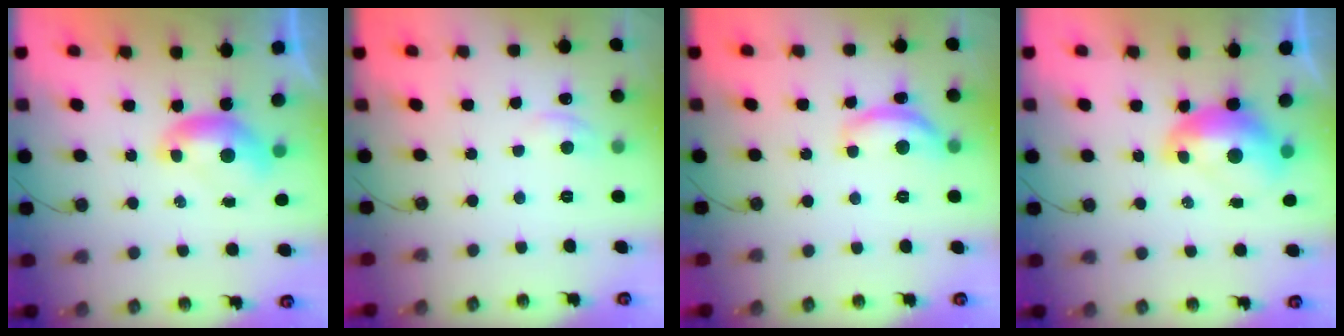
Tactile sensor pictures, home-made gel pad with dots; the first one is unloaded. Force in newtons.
{"total": 0.7, "press": 0.5, "slide": 0.6}
{"total": 6.9, "press": 6.8, "slide": 0.7}
{"total": 2.6, "press": 2.5, "slide": 0.7}